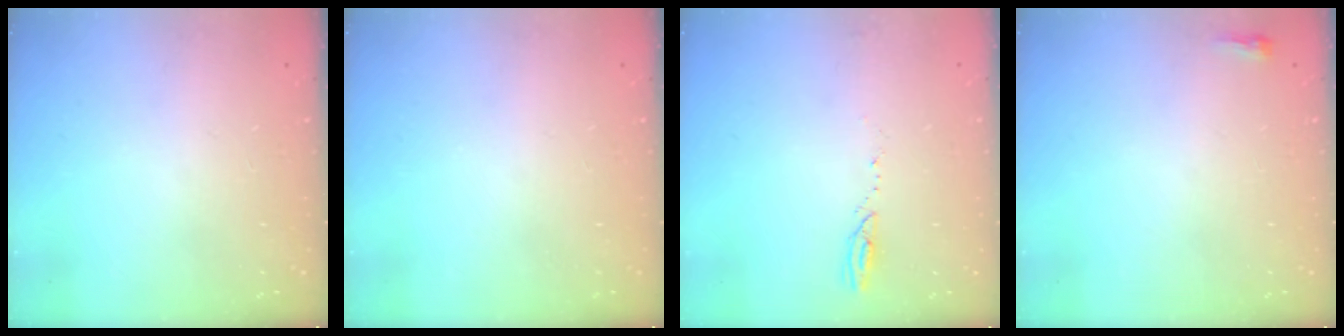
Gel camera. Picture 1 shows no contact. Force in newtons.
{"total": 0.0}
{"total": 2.6, "press": 2.6, "slide": 0.3}
{"total": 2.4, "press": 2.4, "slide": 0.6}